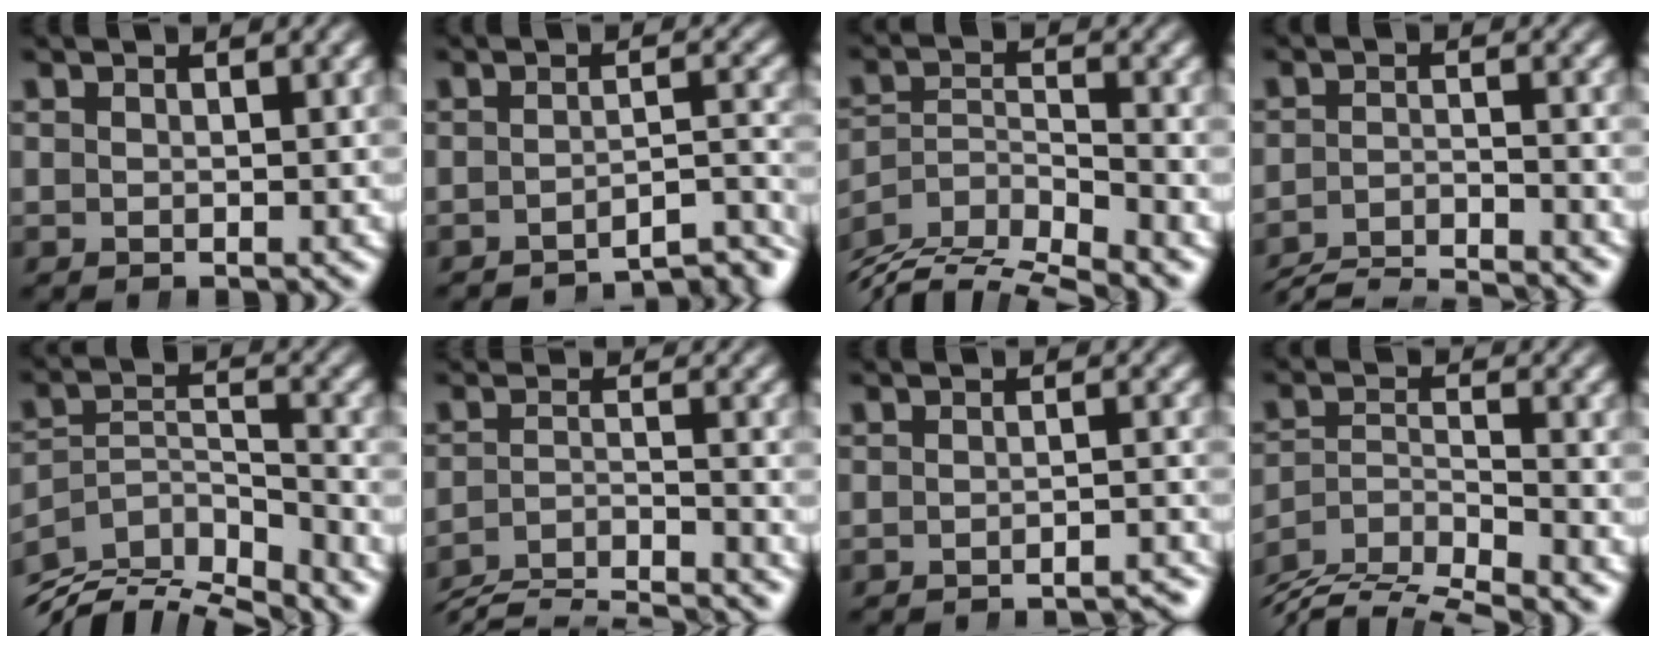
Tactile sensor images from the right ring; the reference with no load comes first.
{"total": 5.6, "force": [-4.9, 1.2, 2.3], "torque": [-0.017, -0.008, -0.080]}
{"total": 9.5, "force": [-4.7, 6.3, 5.3], "torque": [-0.109, -0.045, -0.073]}
{"total": 8.8, "force": [-8.4, 1.9, 1.6], "torque": [-0.010, -0.021, -0.134]}
{"total": 10.6, "force": [-5.5, 6.8, 5.9], "torque": [-0.106, -0.039, -0.084]}
{"total": 9.2, "force": [-8.3, 3.0, 2.7], "torque": [-0.040, -0.034, -0.127]}
{"total": 3.6, "force": [-3.6, 0.5, 0.4], "torque": [-0.008, -0.008, -0.058]}
{"total": 8.6, "force": [-4.5, 5.7, 4.5], "torque": [-0.094, -0.037, -0.077]}